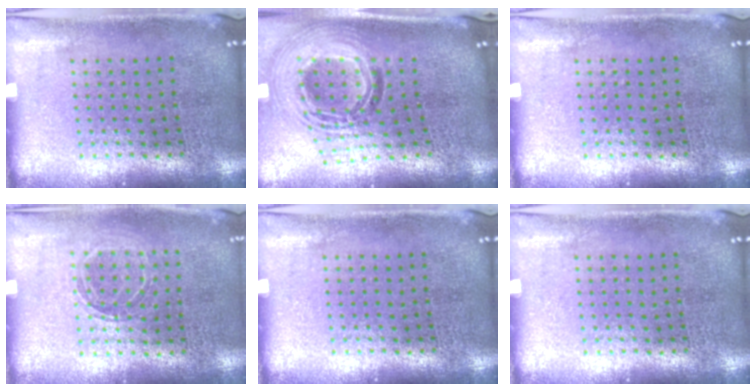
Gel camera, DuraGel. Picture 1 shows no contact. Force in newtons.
{"total": 1.9, "press": 1.5, "slide": 1.1}
{"total": 0.0}
{"total": 1.0, "press": 1.0, "slide": 0.2}
{"total": 0.0}
{"total": 0.0}